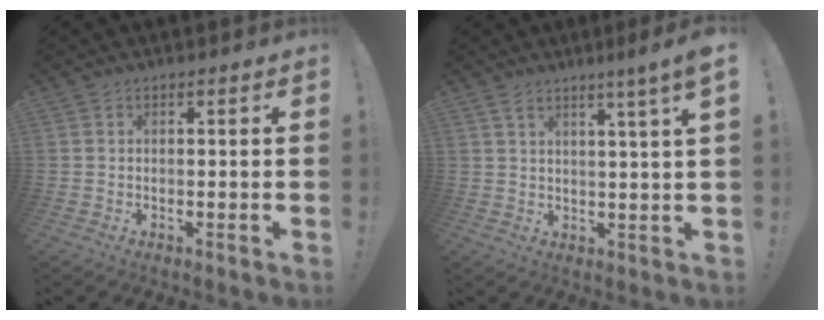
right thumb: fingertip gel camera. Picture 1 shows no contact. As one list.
[{"total": 5.5, "force": [3.2, -0.7, 4.4], "torque": [-0.060, -0.026, 0.047]}]